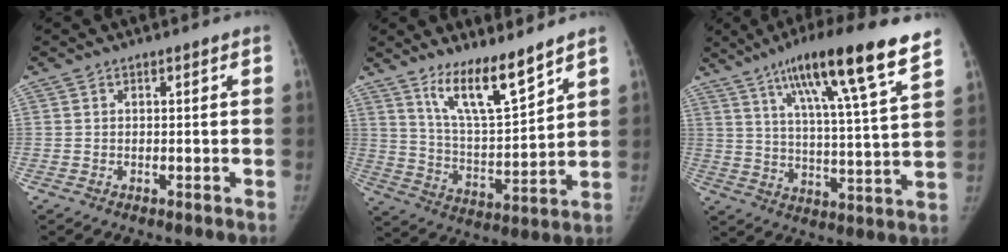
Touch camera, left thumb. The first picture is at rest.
{"total": 12.3, "force": [9.2, 2.2, 7.9], "torque": [-0.123, -0.071, 0.175]}
{"total": 20.2, "force": [12.8, 1.9, 15.5], "torque": [-0.227, -0.036, 0.197]}